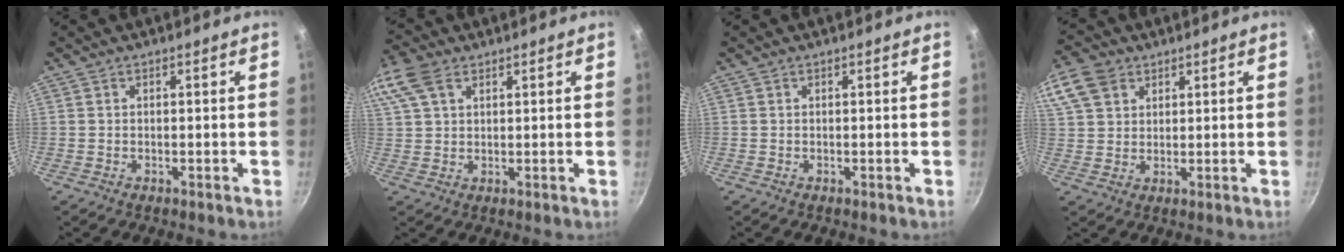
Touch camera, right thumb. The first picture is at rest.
{"total": 9.1, "force": [4.6, 5.6, 5.6], "torque": [-0.120, 0.020, 0.088]}
{"total": 0.0}
{"total": 11.8, "force": [5.8, 8.6, 5.6], "torque": [-0.121, 0.016, 0.113]}